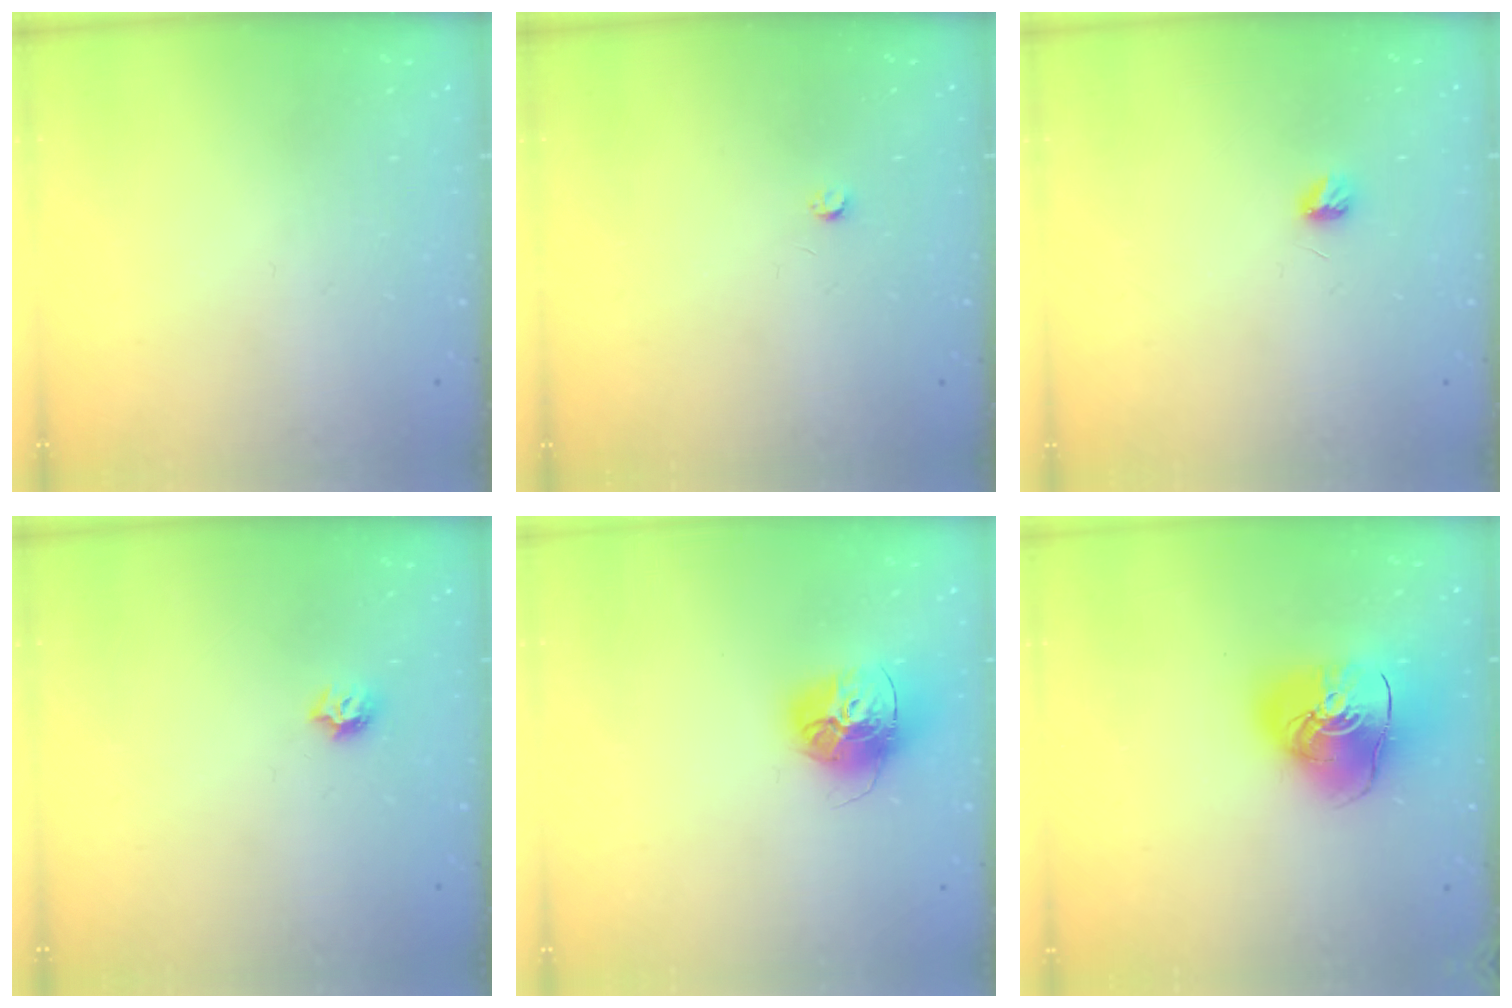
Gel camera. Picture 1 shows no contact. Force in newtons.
{"total": 2.5, "press": 2.5, "slide": 0.4}
{"total": 3.8, "press": 3.7, "slide": 0.5}
{"total": 5.7, "press": 5.6, "slide": 0.8}
{"total": 15.1, "press": 15.0, "slide": 1.5}
{"total": 14.7, "press": 14.5, "slide": 2.2}